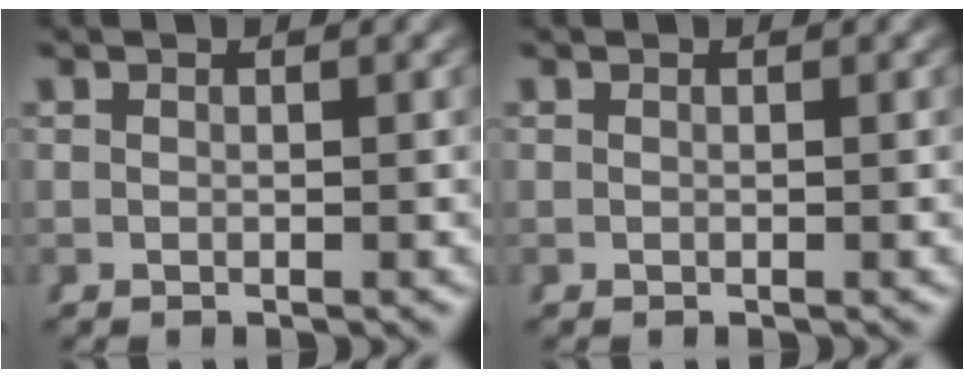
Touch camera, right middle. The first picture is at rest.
{"total": 0.0}